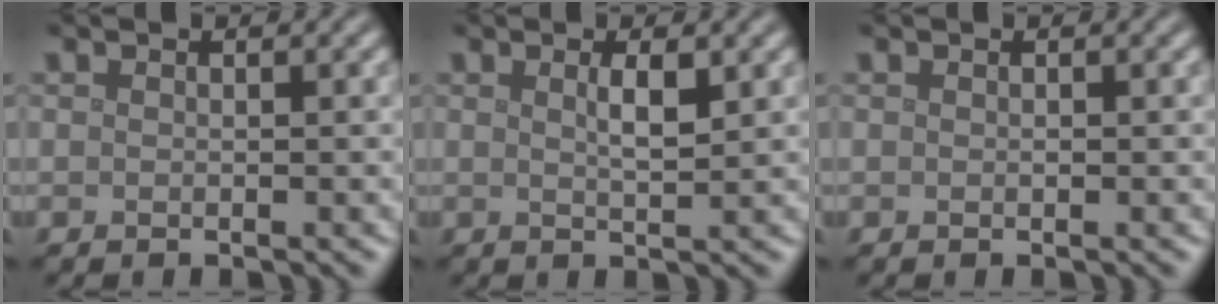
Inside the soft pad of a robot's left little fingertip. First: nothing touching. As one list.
[{"total": 1.9, "force": [0.8, 0.4, 1.7], "torque": [-0.028, 0.000, 0.011]}, {"total": 0.0}]